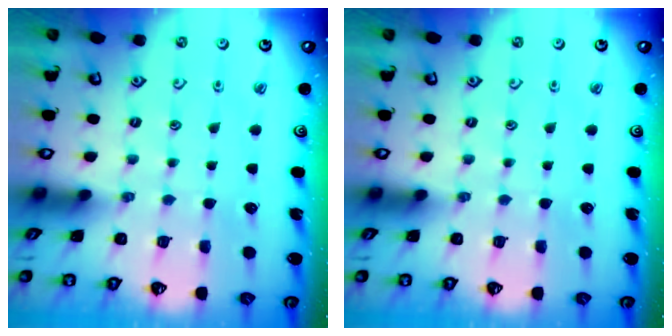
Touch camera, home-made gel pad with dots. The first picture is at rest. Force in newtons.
{"total": 0.0}